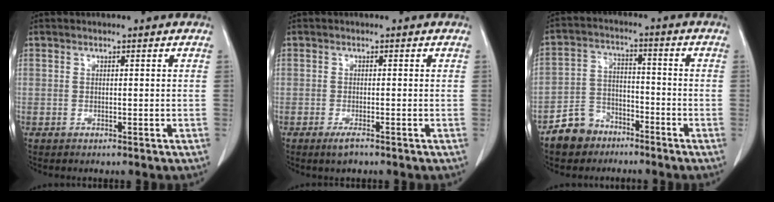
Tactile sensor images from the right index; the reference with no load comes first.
{"total": 1.9, "force": [-1.3, 0.3, 1.3], "torque": [-0.029, -0.004, -0.024]}
{"total": 7.3, "force": [-5.2, 5.0, 1.1], "torque": [-0.023, 0.009, -0.094]}